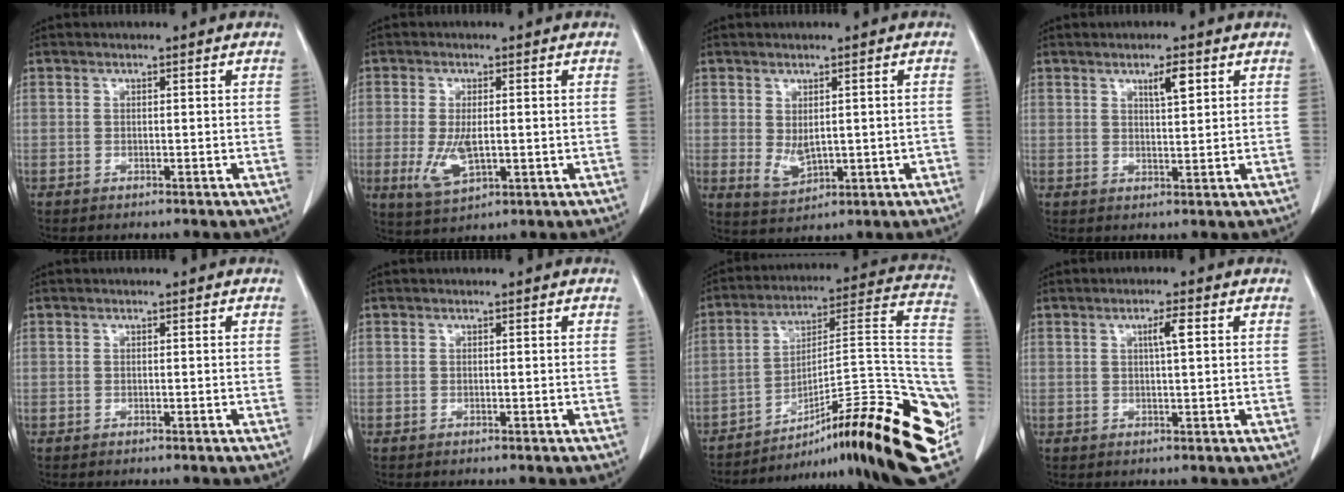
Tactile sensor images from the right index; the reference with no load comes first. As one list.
[{"total": 6.0, "force": [-0.9, 2.3, 5.4], "torque": [-0.111, -0.009, -0.008]}, {"total": 4.4, "force": [-0.4, 2.4, 3.6], "torque": [-0.061, -0.002, 0.011]}, {"total": 3.2, "force": [1.7, 0.5, 2.7], "torque": [-0.041, -0.001, 0.028]}, {"total": 0.0}, {"total": 0.0}, {"total": 31.3, "force": [-16.0, 4.2, 26.5], "torque": [-0.265, 0.009, -0.236]}, {"total": 2.5, "force": [0.8, 0.1, 2.3], "torque": [-0.036, 0.004, 0.011]}]